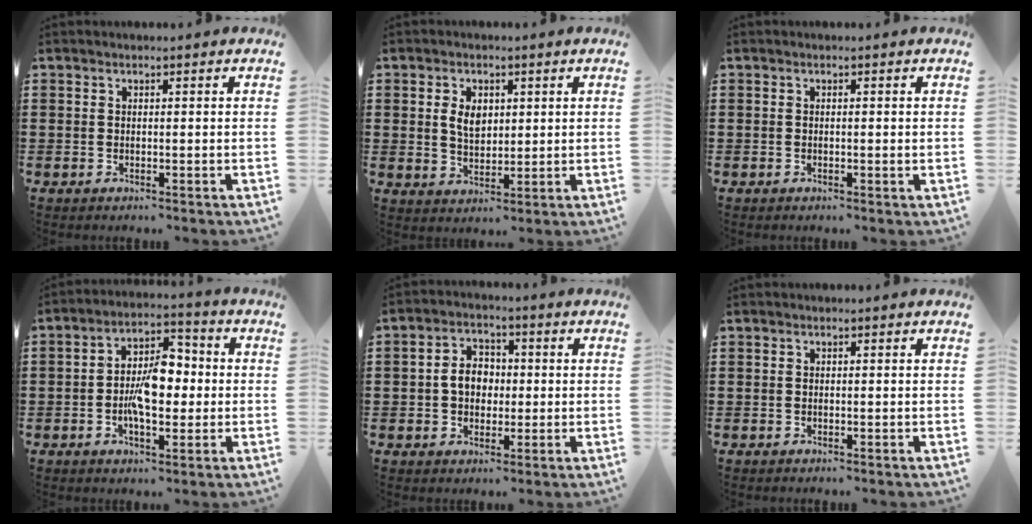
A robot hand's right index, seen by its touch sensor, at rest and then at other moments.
{"total": 4.0, "force": [1.1, 2.6, 2.9], "torque": [-0.056, 0.007, 0.016]}
{"total": 0.5, "force": [0.0, 0.2, 0.5], "torque": [-0.010, -0.002, 0.000]}
{"total": 7.5, "force": [-0.9, 3.8, 6.4], "torque": [-0.125, 0.005, -0.022]}
{"total": 4.5, "force": [-0.2, 3.5, 2.9], "torque": [-0.063, 0.012, -0.008]}
{"total": 0.0}